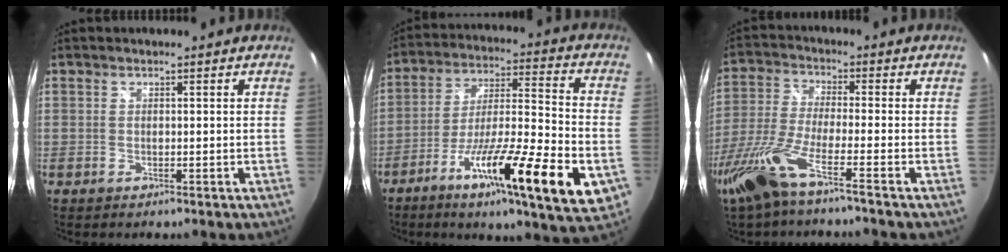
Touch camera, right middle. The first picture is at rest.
{"total": 22.3, "force": [-9.3, 3.1, 20.0], "torque": [-0.322, -0.039, -0.156]}
{"total": 12.3, "force": [-8.2, 0.7, 9.1], "torque": [-0.205, -0.036, -0.157]}